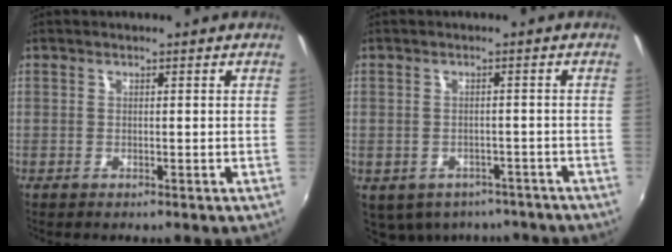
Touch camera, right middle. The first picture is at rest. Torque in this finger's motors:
{"motor_torque": [0.13, -2.01, 0.05, 0.06]}